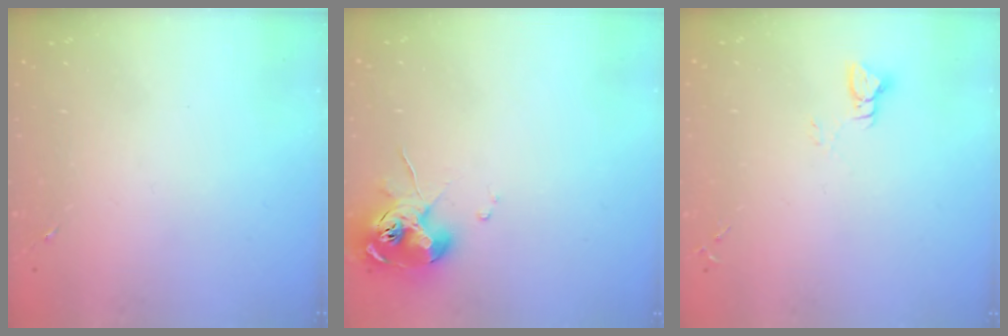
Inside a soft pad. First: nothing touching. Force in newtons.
{"total": 10.4, "press": 10.3, "slide": 1.0}
{"total": 2.9, "press": 2.9, "slide": 0.2}